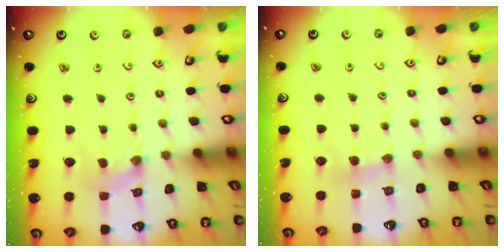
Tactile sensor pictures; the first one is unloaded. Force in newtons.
{"total": 3.1, "press": 3.0, "slide": 0.6}